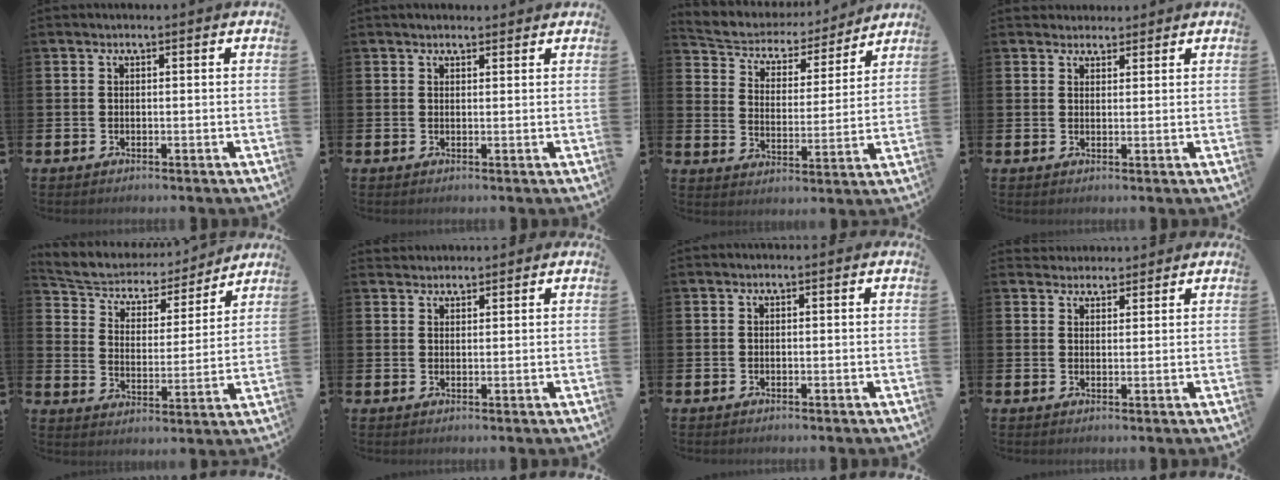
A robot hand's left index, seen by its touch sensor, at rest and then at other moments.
{"total": 1.1, "force": [1.1, 0.4, 0.2], "torque": [0.010, -0.001, 0.017]}
{"total": 4.7, "force": [4.2, 2.2, 0.5], "torque": [-0.038, -0.035, 0.065]}
{"total": 2.5, "force": [2.3, 0.8, -0.2], "torque": [0.013, -0.011, 0.041]}
{"total": 5.4, "force": [4.8, 2.3, 0.8], "torque": [-0.045, -0.039, 0.077]}
{"total": 2.0, "force": [2.0, 0.5, -0.2], "torque": [0.014, -0.009, 0.035]}
{"total": 0.0}
{"total": 2.7, "force": [2.6, 0.8, -0.2], "torque": [0.005, -0.010, 0.047]}